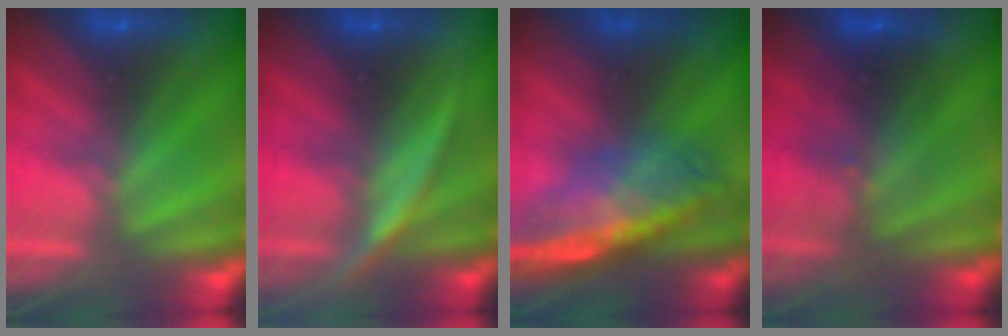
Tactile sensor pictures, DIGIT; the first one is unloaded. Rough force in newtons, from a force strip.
{"total": 3.1}
{"total": 13.7}
{"total": 2.6}